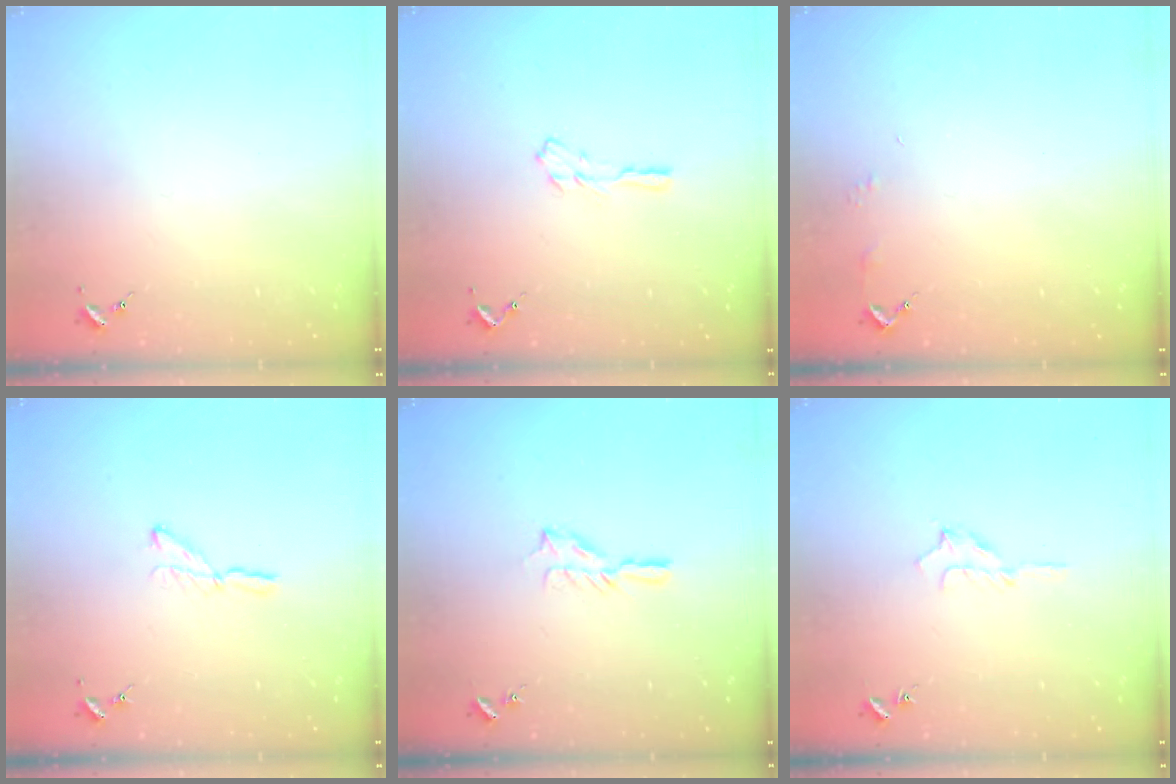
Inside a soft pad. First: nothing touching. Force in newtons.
{"total": 3.5, "press": 3.5, "slide": 0.4}
{"total": 2.9, "press": 2.8, "slide": 0.3}
{"total": 3.9, "press": 3.8, "slide": 0.4}
{"total": 5.6, "press": 5.6, "slide": 0.6}
{"total": 6.3, "press": 6.3, "slide": 0.7}